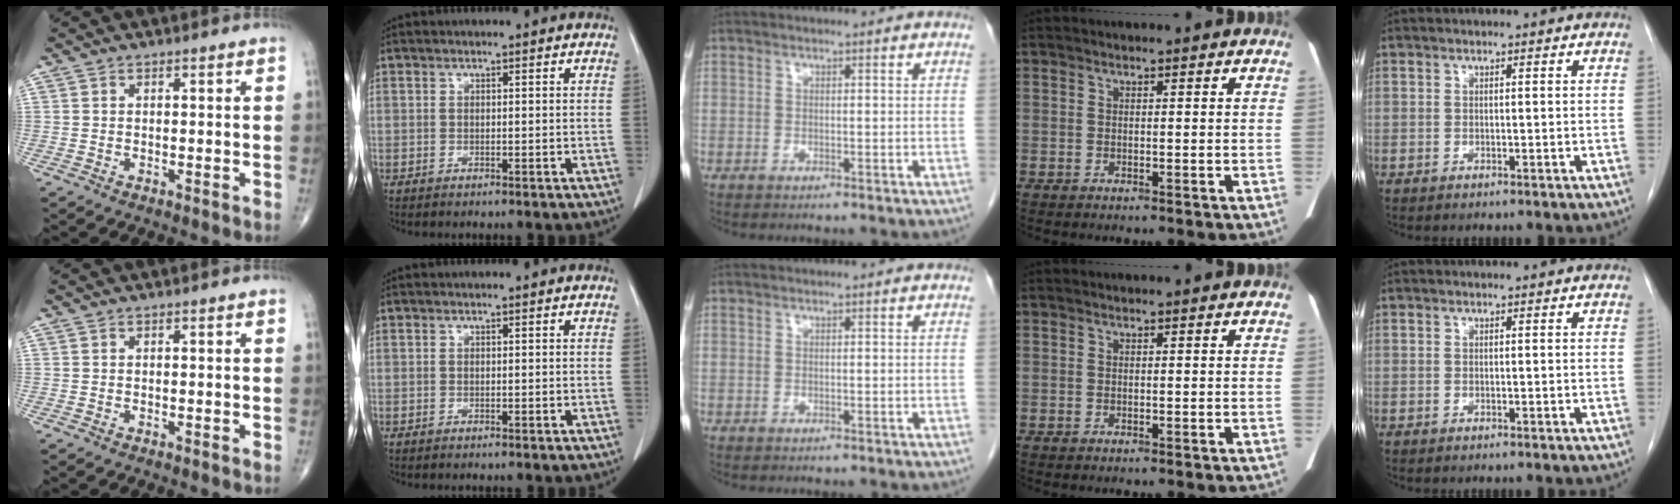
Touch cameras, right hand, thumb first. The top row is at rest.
{}